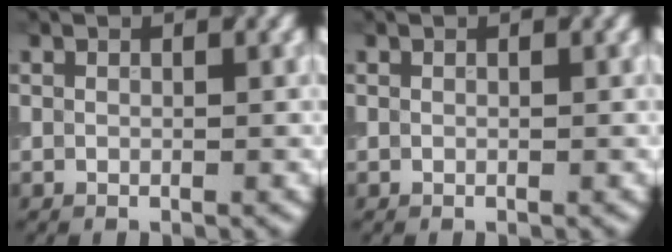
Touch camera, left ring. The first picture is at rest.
{"total": 0.0}